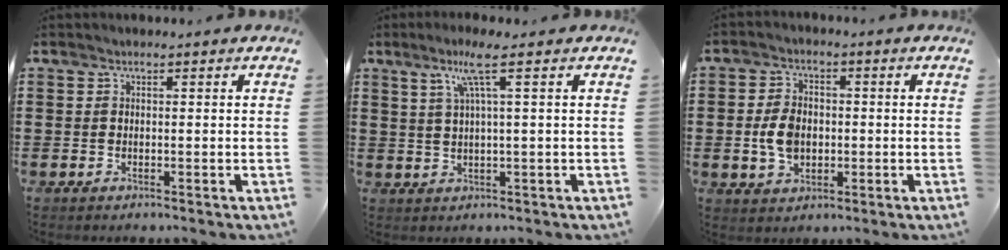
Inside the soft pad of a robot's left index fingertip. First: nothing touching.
{"total": 5.4, "force": [2.3, -0.2, 4.9], "torque": [-0.102, -0.001, 0.035]}
{"total": 5.5, "force": [-0.5, 3.7, 4.0], "torque": [-0.098, 0.003, -0.015]}